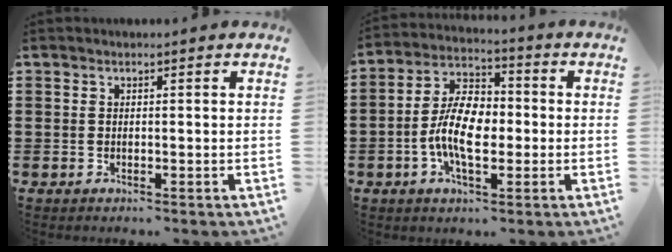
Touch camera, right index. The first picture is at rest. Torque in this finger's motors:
{"motor_torque": [2.14, 0.00, 1.05, 0.17]}